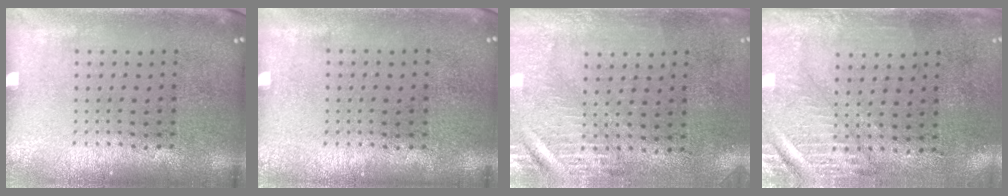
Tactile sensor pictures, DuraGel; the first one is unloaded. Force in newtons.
{"total": 0.0}
{"total": 2.9, "press": 2.5, "slide": 1.5}
{"total": 3.0, "press": 2.5, "slide": 1.5}